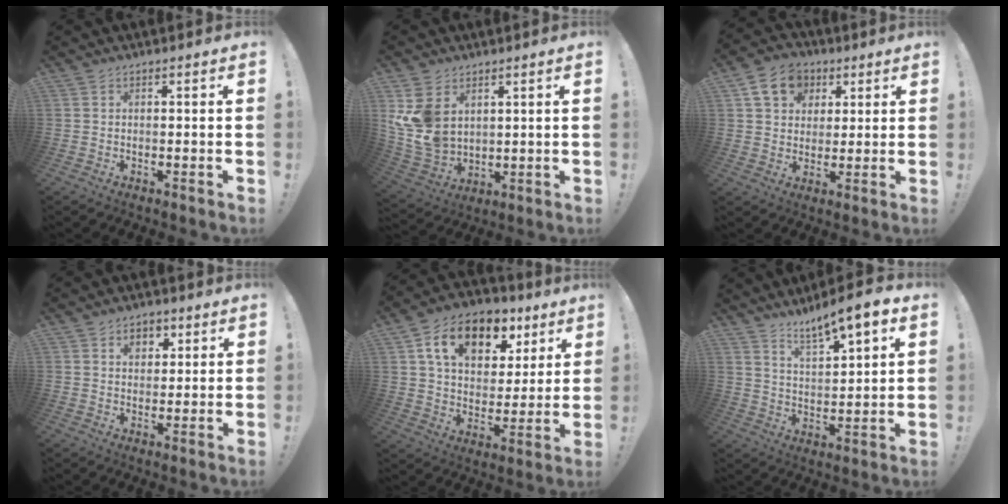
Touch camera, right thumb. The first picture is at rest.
{"total": 10.9, "force": [4.3, 8.0, 6.1], "torque": [-0.129, -0.032, 0.088]}
{"total": 11.6, "force": [4.9, 9.4, 4.7], "torque": [-0.069, -0.014, 0.098]}
{"total": 5.1, "force": [2.2, 3.8, 2.6], "torque": [-0.038, 0.000, 0.037]}
{"total": 16.3, "force": [8.5, 10.3, 9.4], "torque": [-0.156, -0.030, 0.153]}
{"total": 9.1, "force": [7.4, 1.4, 5.1], "torque": [-0.082, -0.057, 0.123]}